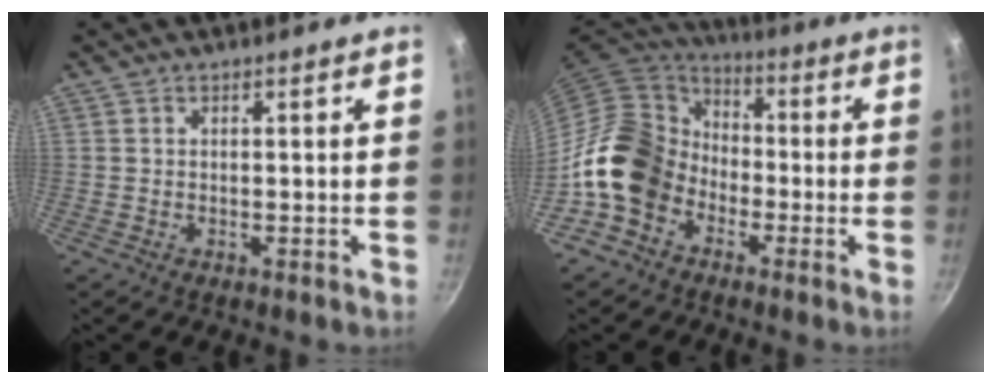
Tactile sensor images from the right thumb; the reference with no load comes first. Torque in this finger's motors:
{"motor_torque": [0.25, 0.59, 1.11, -1.43, 0.11]}